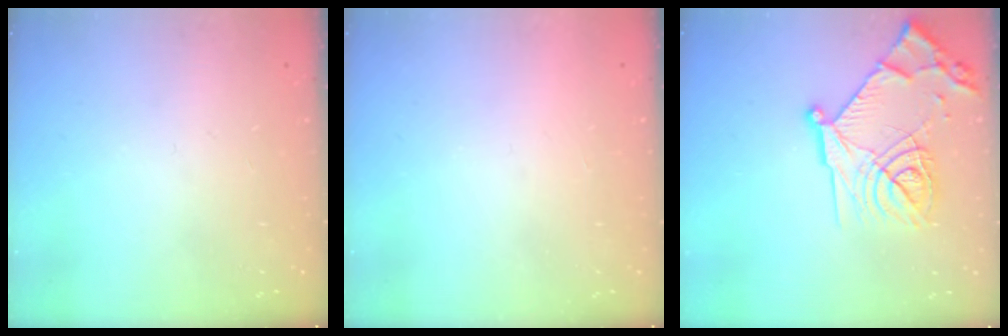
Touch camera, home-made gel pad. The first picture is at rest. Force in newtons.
{"total": 1.5, "press": 1.5, "slide": 0.1}
{"total": 20.3, "press": 20.2, "slide": 1.9}